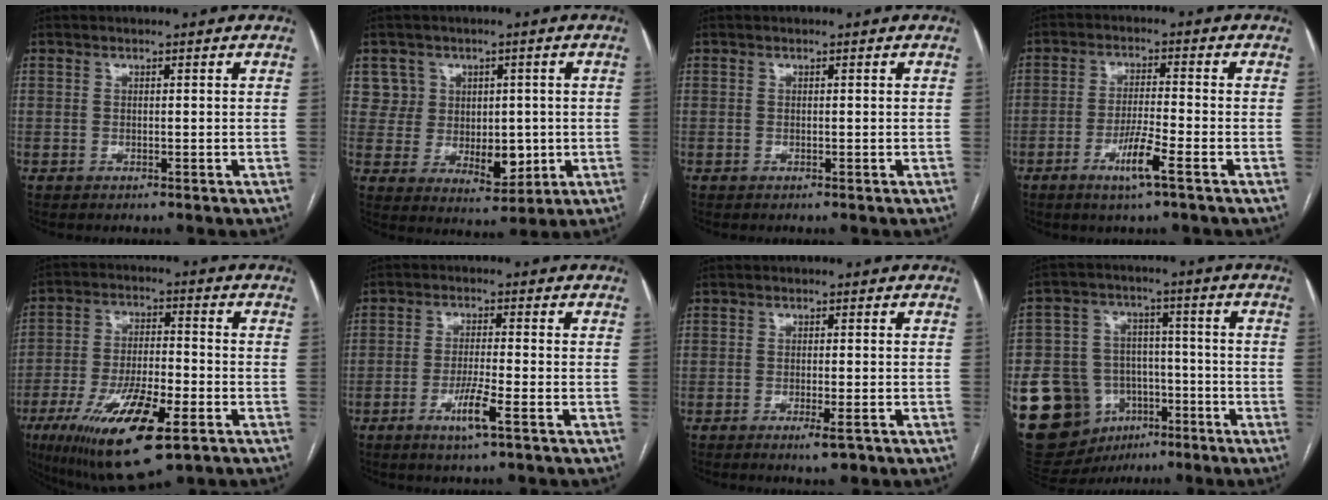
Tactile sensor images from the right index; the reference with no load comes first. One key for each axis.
{"total": 7.3, "fx": 1.5, "fy": 6.7, "fz": 2.4, "tx": -0.034, "ty": 0.013, "tz": 0.044}
{"total": 0.0}
{"total": 5.8, "fx": -3.0, "fy": -0.2, "fz": 4.9, "tx": -0.094, "ty": -0.010, "tz": -0.058}
{"total": 15.7, "fx": -7.7, "fy": 4.2, "fz": 13.0, "tx": -0.248, "ty": -0.021, "tz": -0.125}
{"total": 4.9, "fx": -2.4, "fy": -0.2, "fz": 4.3, "tx": -0.083, "ty": -0.010, "tz": -0.046}
{"total": 2.5, "fx": -1.4, "fy": 0.2, "fz": 2.1, "tx": -0.030, "ty": -0.005, "tz": -0.020}
{"total": 16.2, "fx": -6.3, "fy": 13.4, "fz": 6.6, "tx": -0.145, "ty": 0.042, "tz": -0.089}